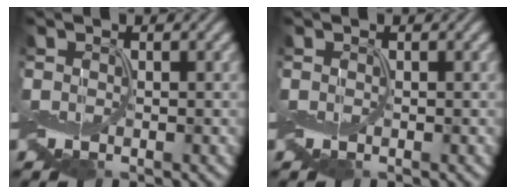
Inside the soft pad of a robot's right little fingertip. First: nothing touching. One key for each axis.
{"total": 0.0}